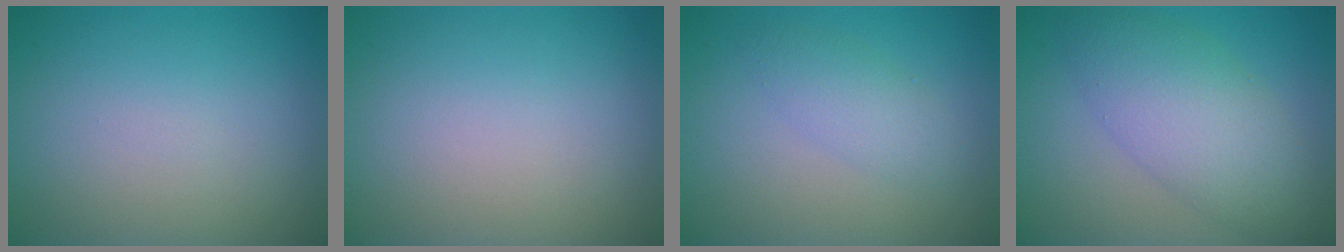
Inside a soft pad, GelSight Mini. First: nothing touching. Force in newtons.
{"total": 0.0}
{"total": 2.2, "press": 2.2, "slide": 0.1}
{"total": 6.2, "press": 6.2, "slide": 0.2}